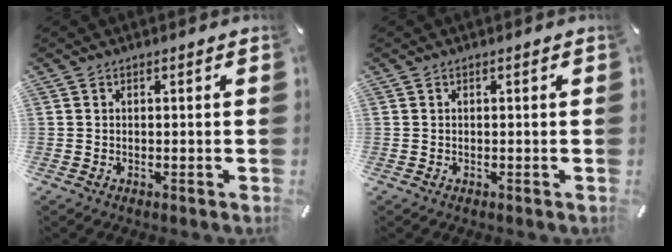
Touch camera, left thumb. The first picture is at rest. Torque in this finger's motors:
{"motor_torque": [-0.13, 0.13, 0.00, 0.00, 0.00]}